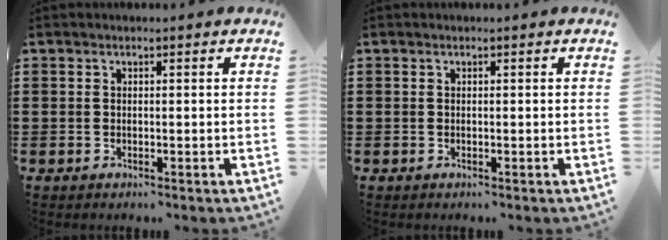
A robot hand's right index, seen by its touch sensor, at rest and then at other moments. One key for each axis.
{"total": 0.0}